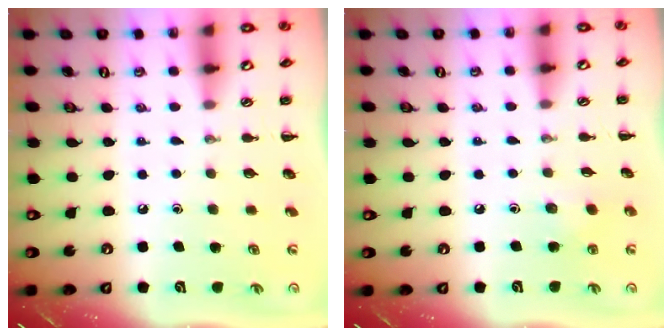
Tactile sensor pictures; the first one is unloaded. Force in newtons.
{"total": 3.9, "press": 3.7, "slide": 1.2}